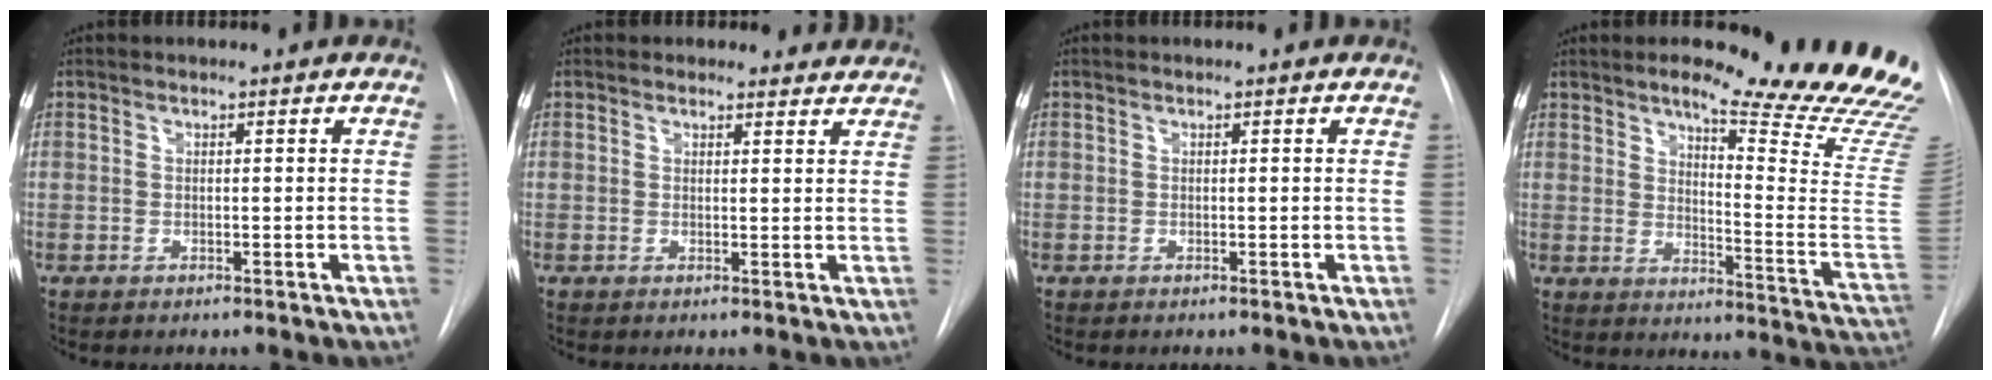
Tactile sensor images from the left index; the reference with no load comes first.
{"total": 4.1, "force": [3.7, 1.7, 0.0], "torque": [0.012, -0.007, 0.026]}
{"total": 0.0}
{"total": 21.7, "force": [18.2, 0.5, 12.0], "torque": [-0.143, -0.117, 0.215]}